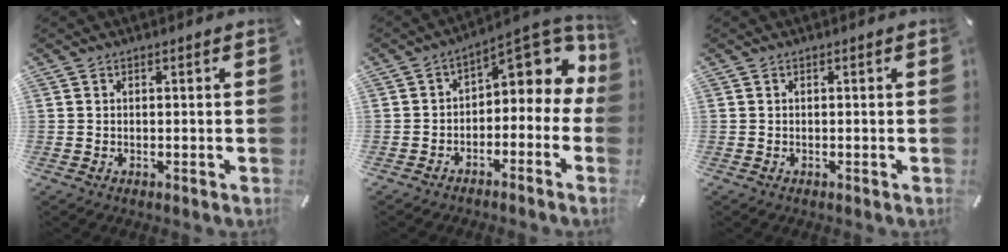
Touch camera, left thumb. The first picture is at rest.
{"total": 8.9, "force": [2.9, 5.5, 6.3], "torque": [-0.077, -0.031, 0.051]}
{"total": 0.0}